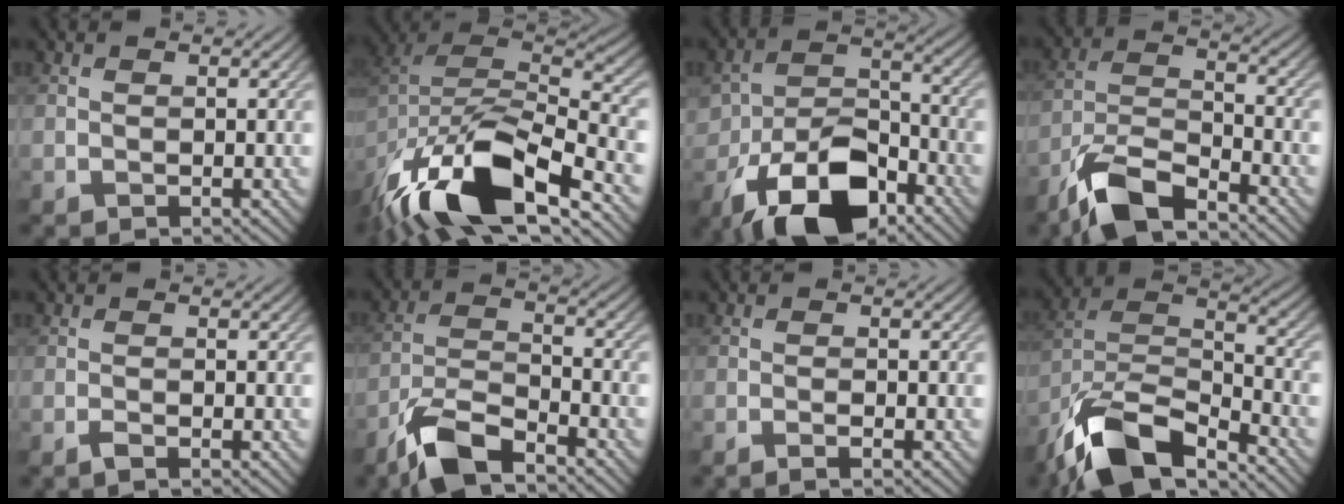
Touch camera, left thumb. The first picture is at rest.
{"total": 17.6, "force": [-10.4, 7.4, 12.1], "torque": [-0.268, -0.027, -0.177]}
{"total": 12.6, "force": [-7.1, 6.8, 8.0], "torque": [-0.155, -0.012, -0.126]}
{"total": 9.5, "force": [-7.2, 2.7, 5.6], "torque": [-0.110, -0.003, -0.152]}
{"total": 0.8, "force": [-0.6, 0.2, 0.5], "torque": [-0.010, 0.001, -0.012]}
{"total": 8.4, "force": [-6.3, 2.4, 5.0], "torque": [-0.101, -0.004, -0.134]}
{"total": 1.4, "force": [-1.0, 0.1, 1.0], "torque": [-0.018, 0.004, -0.021]}
{"total": 13.3, "force": [-9.7, 4.4, 7.8], "torque": [-0.164, -0.012, -0.196]}